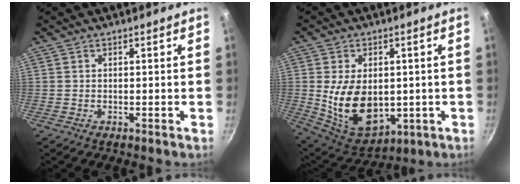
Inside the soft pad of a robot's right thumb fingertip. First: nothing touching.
{"total": 15.2, "force": [-0.4, 10.2, 11.3], "torque": [-0.169, -0.020, 0.020]}